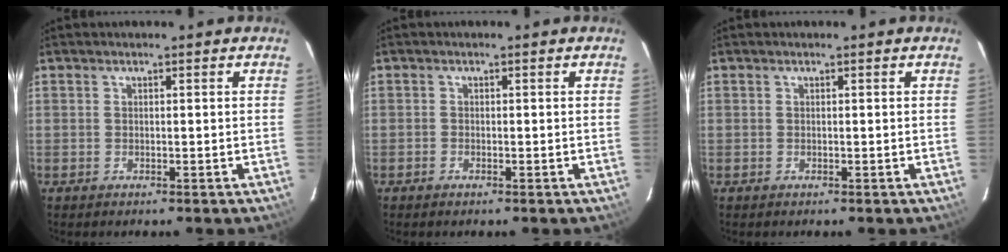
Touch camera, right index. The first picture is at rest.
{"total": 0.6, "force": [-0.5, 0.3, 0.2], "torque": [-0.005, -0.001, -0.011]}
{"total": 0.0}